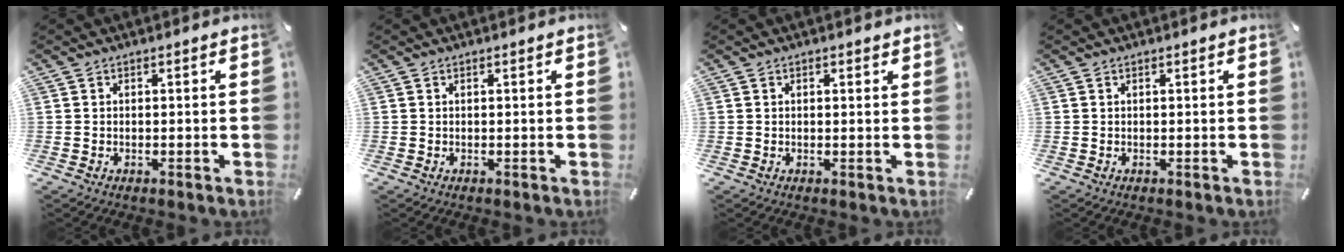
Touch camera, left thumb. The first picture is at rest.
{"total": 0.0}
{"total": 0.7, "force": [0.4, 0.4, 0.4], "torque": [-0.009, 0.001, 0.007]}
{"total": 0.0}